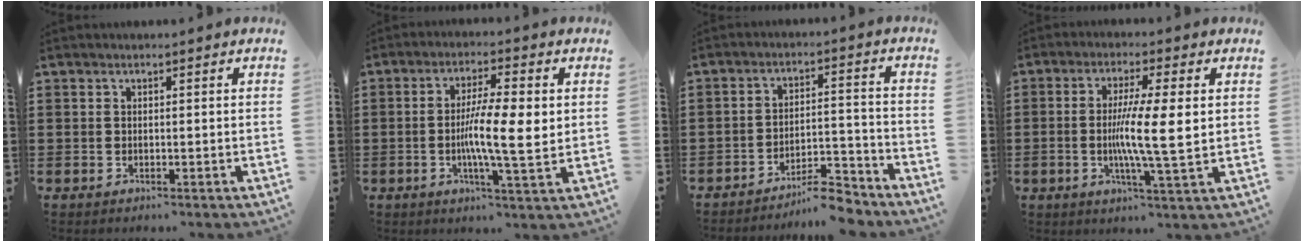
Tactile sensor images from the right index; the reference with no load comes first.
{"total": 9.2, "force": [0.1, 1.7, 9.1], "torque": [-0.154, 0.000, -0.002]}
{"total": 6.9, "force": [-6.4, 0.7, 2.6], "torque": [-0.034, 0.012, -0.119]}
{"total": 7.3, "force": [0.0, 0.5, 7.3], "torque": [-0.132, -0.004, -0.005]}